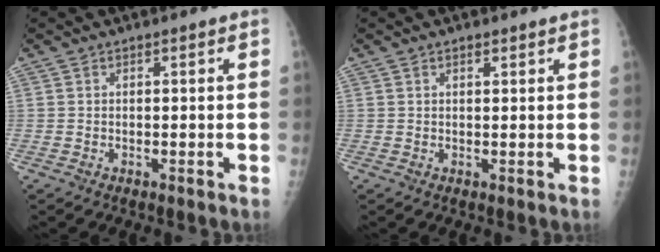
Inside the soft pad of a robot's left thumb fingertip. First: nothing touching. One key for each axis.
{"total": 1.0, "fx": 0.7, "fy": 0.4, "fz": 0.5, "tx": -0.007, "ty": -0.004, "tz": 0.011}